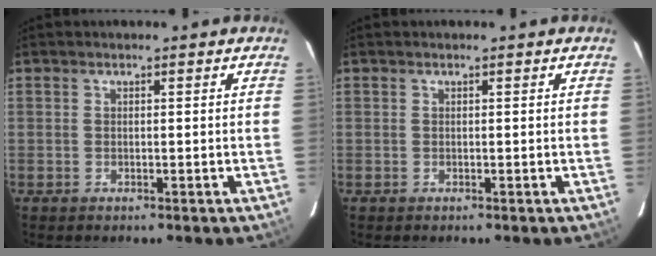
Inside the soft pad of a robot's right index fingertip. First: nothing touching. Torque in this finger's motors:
{"motor_torque": [-0.01, 0.01, 0.01, 0.00]}